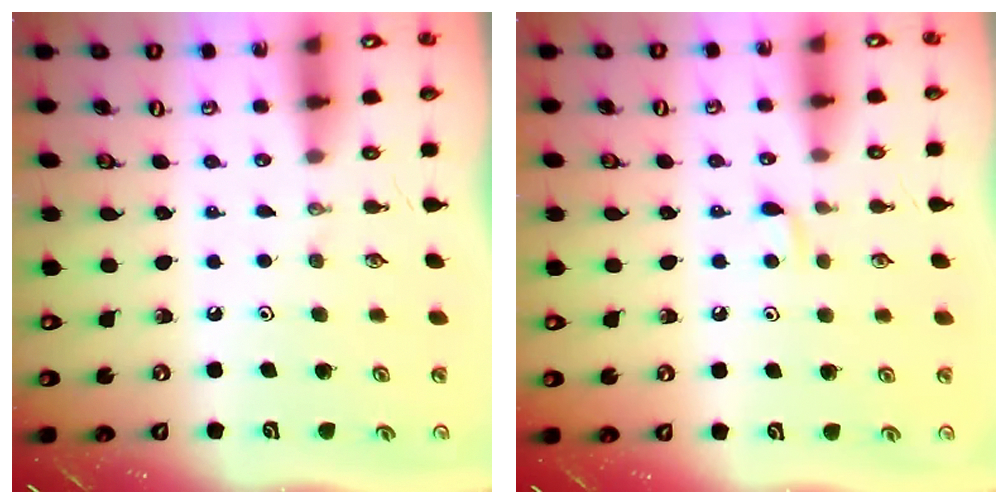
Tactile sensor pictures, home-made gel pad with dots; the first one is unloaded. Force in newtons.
{"total": 4.0, "press": 3.9, "slide": 0.6}